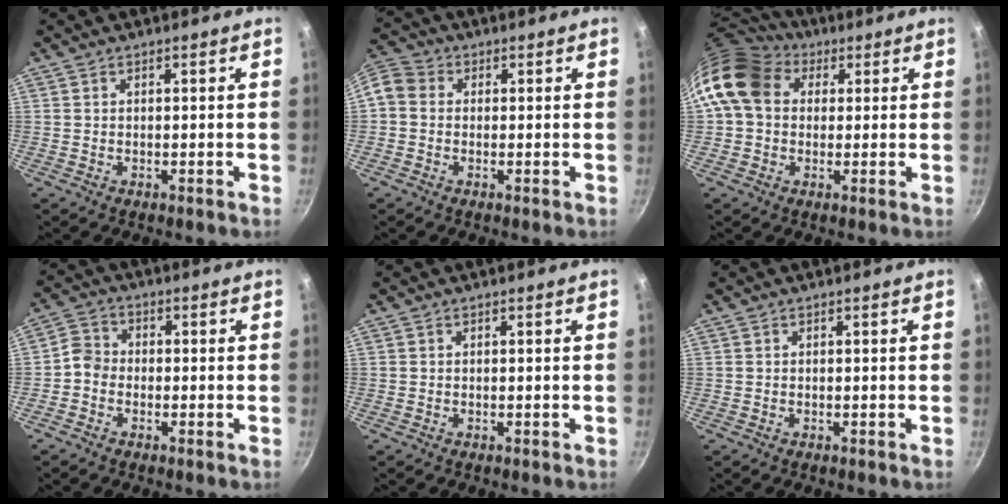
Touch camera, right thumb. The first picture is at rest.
{"total": 6.7, "force": [-0.1, 5.8, 3.2], "torque": [-0.062, 0.021, -0.021]}
{"total": 13.3, "force": [3.7, 10.5, 7.3], "torque": [-0.118, 0.019, 0.049]}
{"total": 3.9, "force": [-1.3, 3.3, 1.6], "torque": [-0.015, 0.020, -0.038]}
{"total": 0.0}
{"total": 0.0}